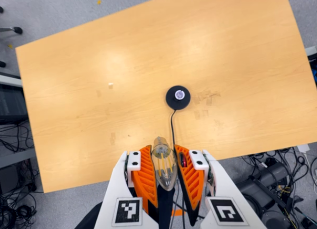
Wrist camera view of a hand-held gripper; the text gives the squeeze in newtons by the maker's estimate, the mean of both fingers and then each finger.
{"total": 18.7, "left": 20.0, "right": 17.4}